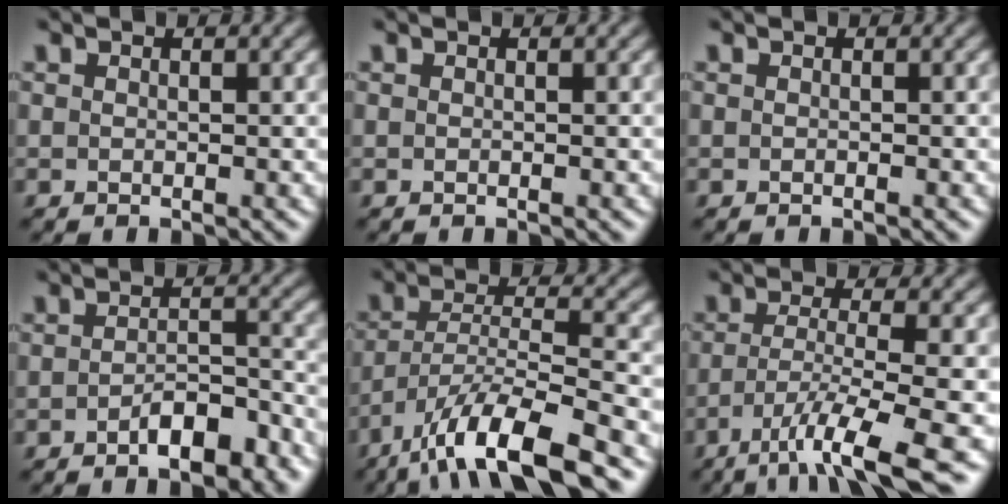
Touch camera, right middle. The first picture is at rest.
{"total": 0.0}
{"total": 0.0}
{"total": 4.4, "force": [-2.5, 1.6, 3.2], "torque": [-0.048, 0.006, -0.039]}
{"total": 10.1, "force": [-6.8, 2.4, 7.0], "torque": [-0.120, 0.005, -0.126]}
{"total": 7.1, "force": [-3.9, 1.1, 5.9], "torque": [-0.095, -0.007, -0.072]}